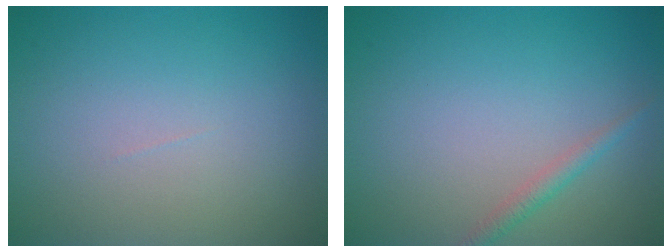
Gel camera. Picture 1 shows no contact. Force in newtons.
{"total": 1.3, "press": 1.3, "slide": 0.0}